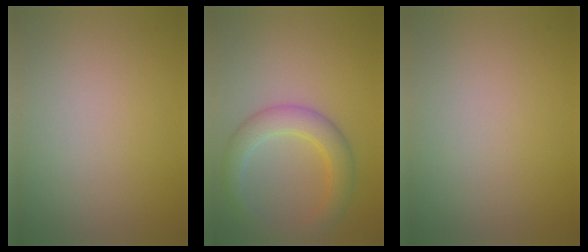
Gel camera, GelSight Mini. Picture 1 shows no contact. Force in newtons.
{"total": 4.2, "press": 4.2, "slide": 0.1}
{"total": 0.0}